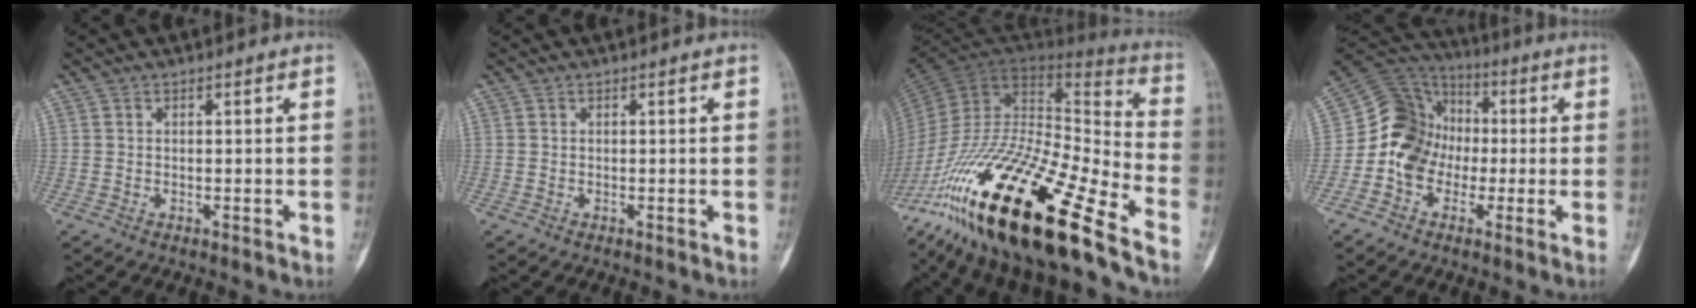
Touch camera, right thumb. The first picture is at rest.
{"total": 0.0}
{"total": 31.6, "force": [-20.4, 6.8, 23.1], "torque": [-0.435, 0.025, -0.362]}
{"total": 13.3, "force": [-1.9, 11.2, 6.8], "torque": [-0.096, 0.043, -0.050]}